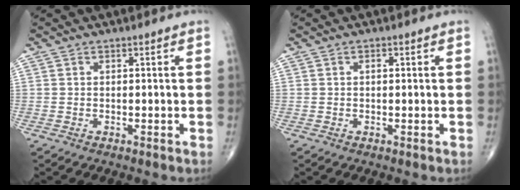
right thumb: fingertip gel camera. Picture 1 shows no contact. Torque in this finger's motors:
{"motor_torque": [-0.12, -0.16, -0.10, -0.09, -0.02]}